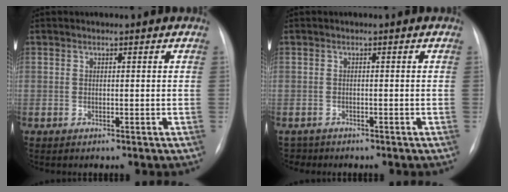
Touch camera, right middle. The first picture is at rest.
{"total": 1.5, "force": [-1.2, 0.7, -0.5], "torque": [0.006, 0.000, -0.017]}